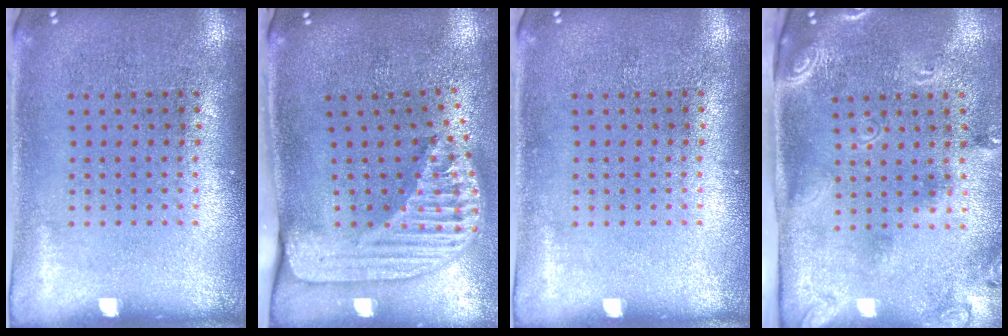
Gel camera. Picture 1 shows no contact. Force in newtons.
{"total": 2.5, "press": 1.8, "slide": 1.7}
{"total": 0.0}
{"total": 2.5, "press": 1.7, "slide": 1.8}